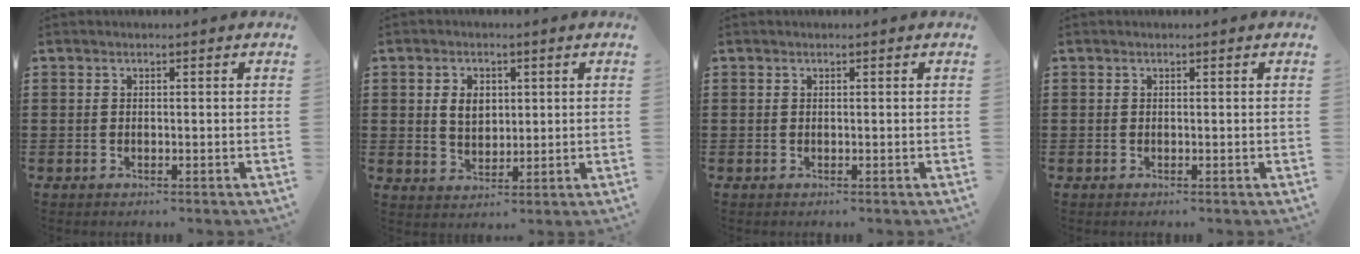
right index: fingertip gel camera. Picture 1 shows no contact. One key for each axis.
{"total": 4.1, "fx": 0.8, "fy": 2.9, "fz": 2.7, "tx": -0.054, "ty": 0.008, "tz": 0.011}
{"total": 0.0}
{"total": 0.0}